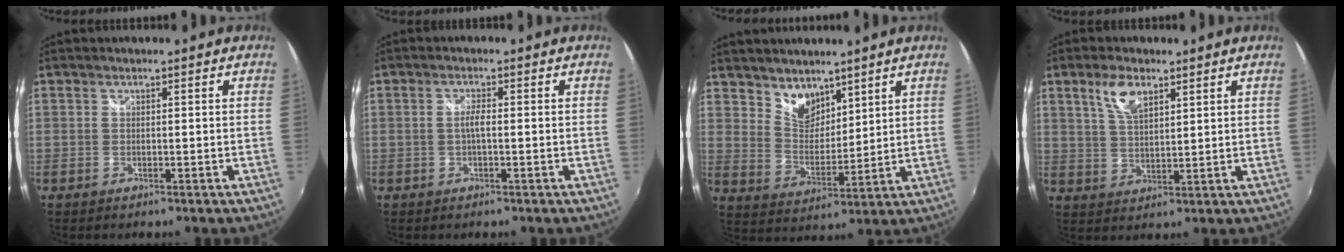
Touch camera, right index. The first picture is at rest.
{"total": 2.0, "force": [-0.3, 0.4, 2.0], "torque": [-0.038, 0.002, -0.007]}
{"total": 7.7, "force": [5.8, 4.3, 2.7], "torque": [-0.034, 0.001, 0.111]}
{"total": 6.3, "force": [3.6, 2.8, 4.4], "torque": [-0.083, 0.008, 0.070]}